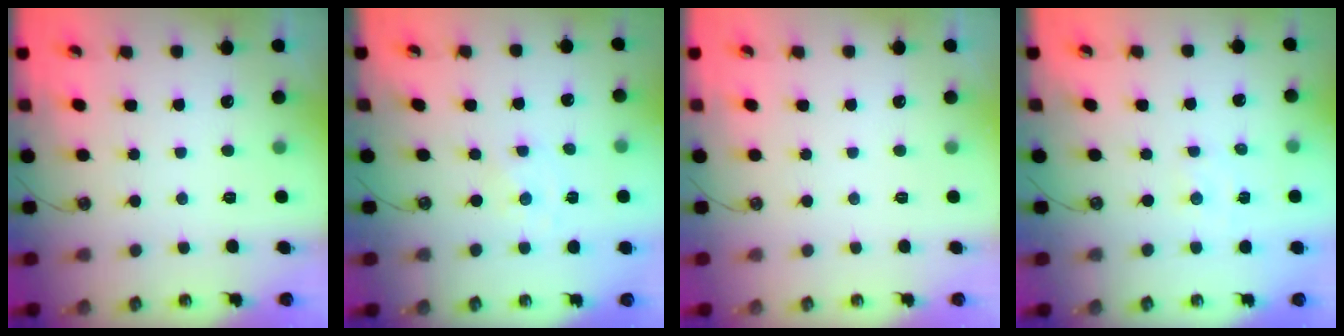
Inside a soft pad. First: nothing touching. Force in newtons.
{"total": 0.0}
{"total": 0.0}
{"total": 2.4, "press": 2.4, "slide": 0.5}